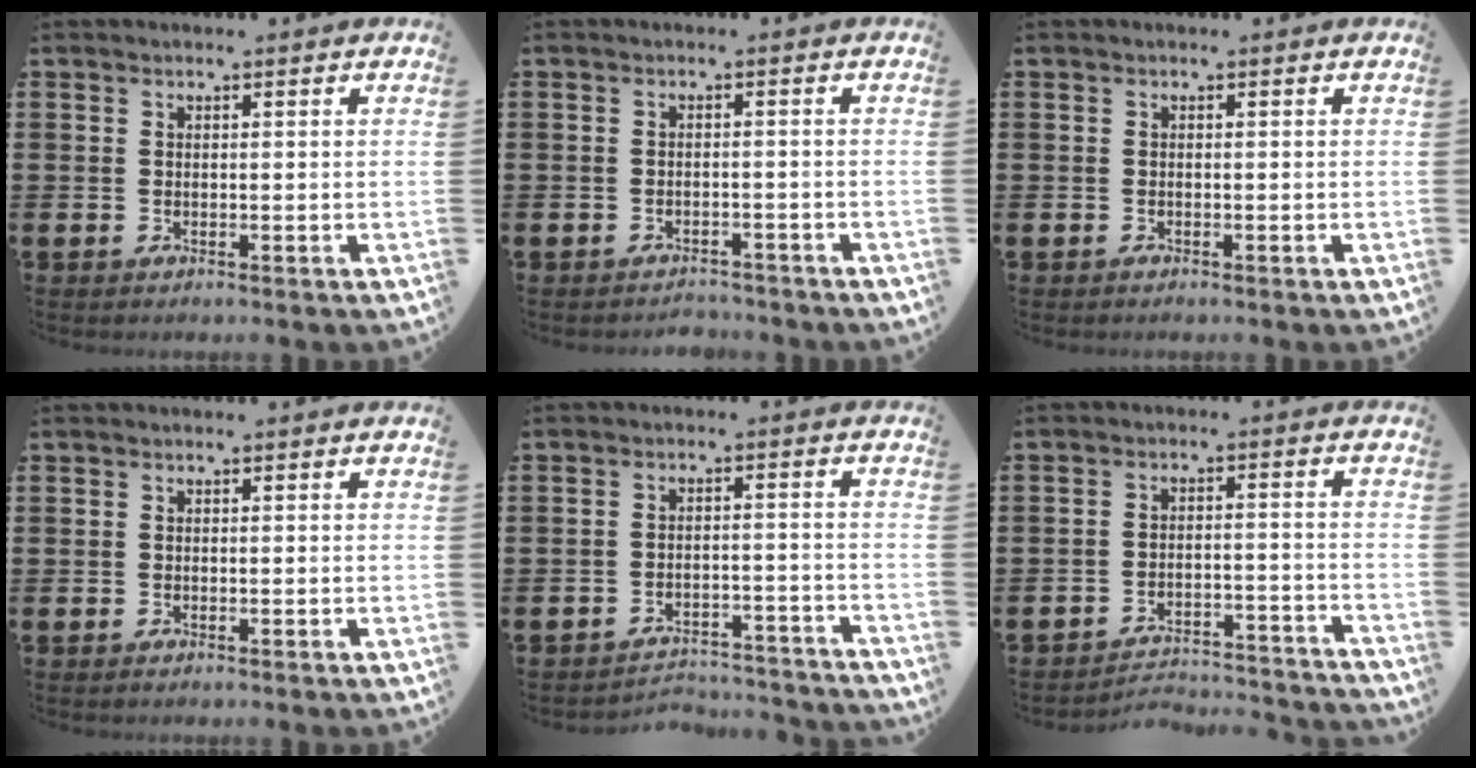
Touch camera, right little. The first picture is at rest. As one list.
[{"total": 1.5, "force": [-1.5, 0.1, -0.2], "torque": [-0.002, 0.004, -0.033]}, {"total": 0.0}, {"total": 0.0}, {"total": 3.5, "force": [-3.5, 0.2, 0.1], "torque": [-0.006, 0.006, -0.074]}, {"total": 3.3, "force": [-3.3, 0.4, 0.2], "torque": [-0.007, 0.006, -0.071]}]